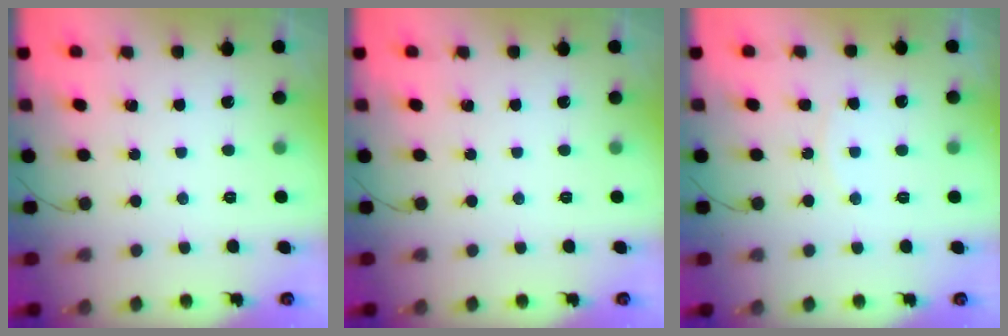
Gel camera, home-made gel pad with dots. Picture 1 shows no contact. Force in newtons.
{"total": 0.0}
{"total": 6.7, "press": 6.7, "slide": 0.5}